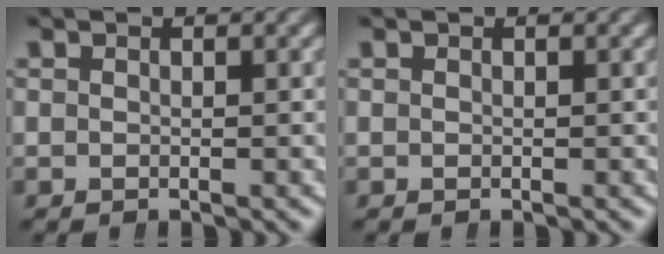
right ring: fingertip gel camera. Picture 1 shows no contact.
{"total": 0.0}